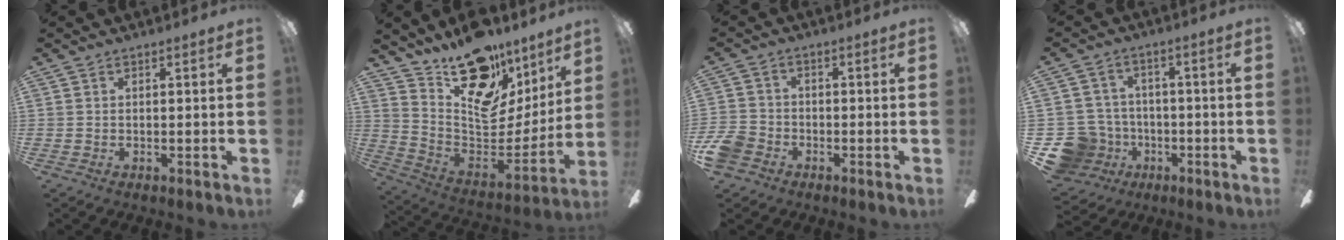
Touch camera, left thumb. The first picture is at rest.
{"total": 19.5, "force": [13.3, 10.6, 9.6], "torque": [-0.141, -0.104, 0.238]}
{"total": 6.6, "force": [-3.4, 5.0, 2.5], "torque": [-0.070, 0.021, -0.067]}
{"total": 11.5, "force": [-4.6, 9.9, 3.5], "torque": [-0.118, 0.030, -0.078]}